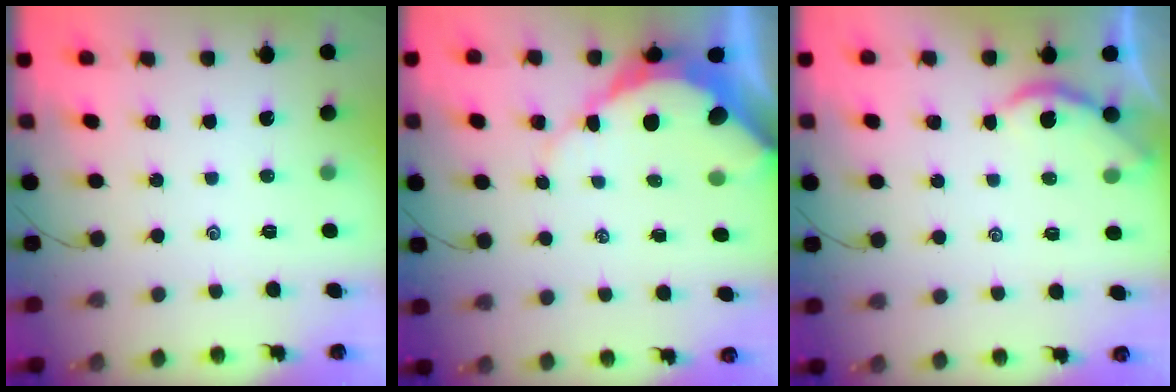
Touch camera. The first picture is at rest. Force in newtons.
{"total": 9.6, "press": 9.5, "slide": 0.9}
{"total": 2.4, "press": 2.3, "slide": 0.5}